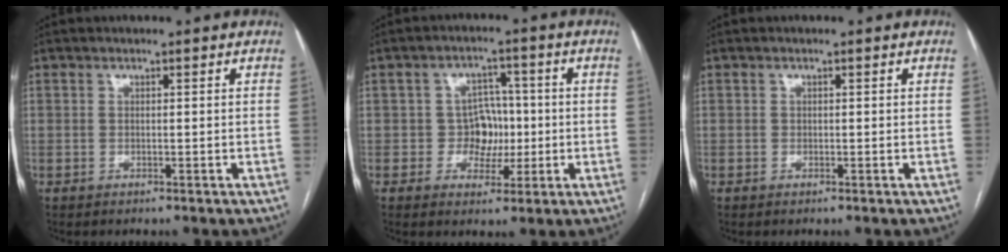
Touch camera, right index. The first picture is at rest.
{"total": 5.1, "force": [-0.6, 4.6, 2.3], "torque": [-0.024, 0.018, -0.007]}
{"total": 0.0}